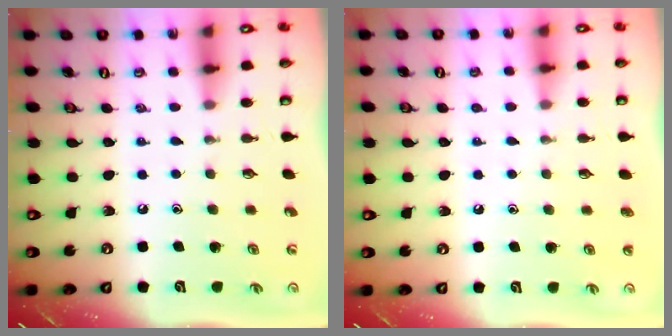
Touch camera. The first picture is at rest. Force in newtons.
{"total": 1.0, "press": 1.0, "slide": 0.1}